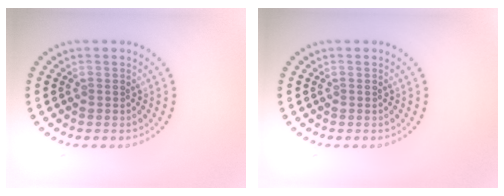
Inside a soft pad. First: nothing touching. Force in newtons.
{"total": 0.0}